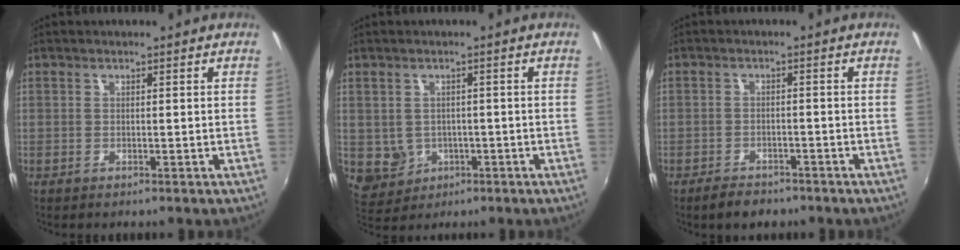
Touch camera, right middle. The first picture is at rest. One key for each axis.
{"total": 5.0, "fx": -0.8, "fy": 4.7, "fz": 1.7, "tx": -0.045, "ty": 0.002, "tz": 0.005}
{"total": 4.4, "fx": -3.5, "fy": 2.2, "fz": 1.5, "tx": -0.042, "ty": 0.002, "tz": -0.054}